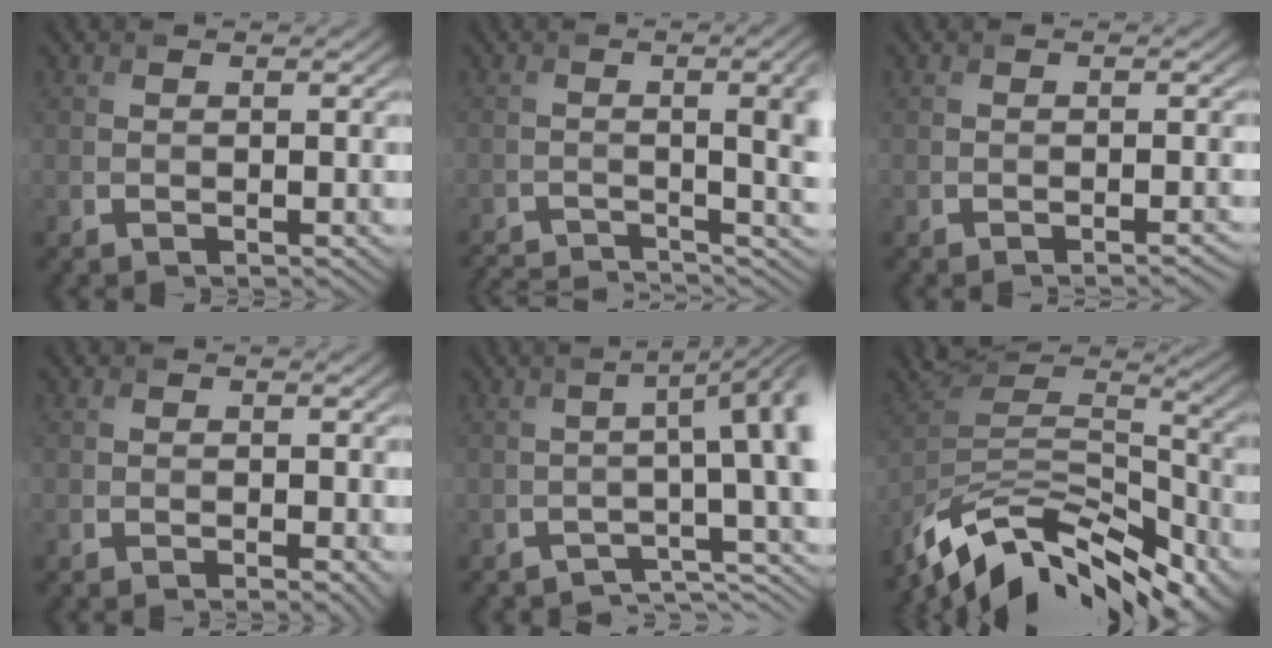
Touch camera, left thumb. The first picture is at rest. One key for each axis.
{"total": 8.9, "fx": -3.5, "fy": 2.4, "fz": 7.8, "tx": -0.084, "ty": -0.011, "tz": -0.044}
{"total": 1.1, "fx": -0.6, "fy": 0.3, "fz": 0.8, "tx": 0.001, "ty": 0.004, "tz": -0.017}
{"total": 1.0, "fx": -0.2, "fy": 0.2, "fz": 0.9, "tx": -0.013, "ty": -0.001, "tz": -0.003}
{"total": 8.4, "fx": -2.9, "fy": 2.3, "fz": 7.5, "tx": -0.079, "ty": 0.010, "tz": -0.043}
{"total": 13.8, "fx": -10.8, "fy": 5.3, "fz": 6.7, "tx": -0.158, "ty": 0.009, "tz": -0.183}